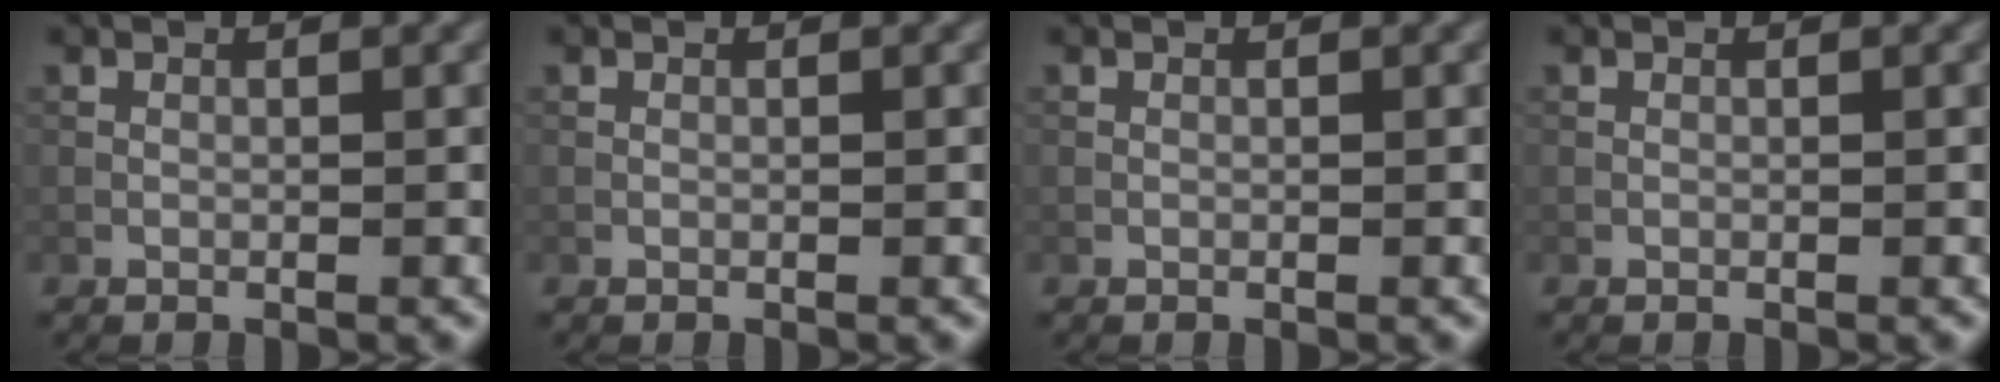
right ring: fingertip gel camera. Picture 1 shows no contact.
{"total": 0.0}
{"total": 0.0}
{"total": 0.0}